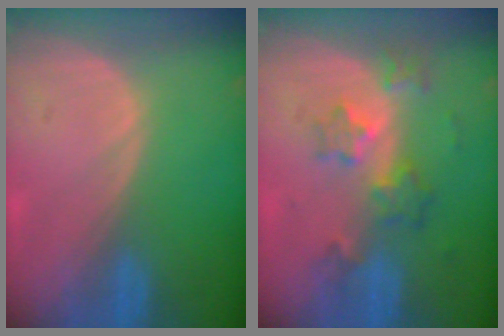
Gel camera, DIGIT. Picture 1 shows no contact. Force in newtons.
{"total": 6.1, "press": 5.5, "slide": 2.5}